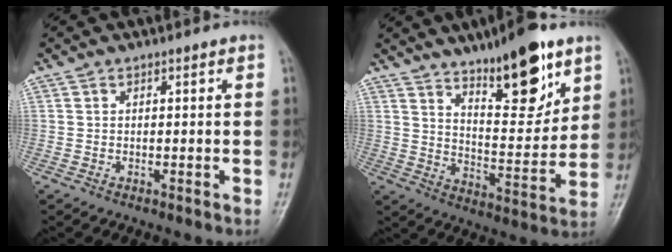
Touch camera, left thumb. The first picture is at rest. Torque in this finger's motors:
{"motor_torque": [0.69, 0.37, 1.17, -1.60, 0.15]}